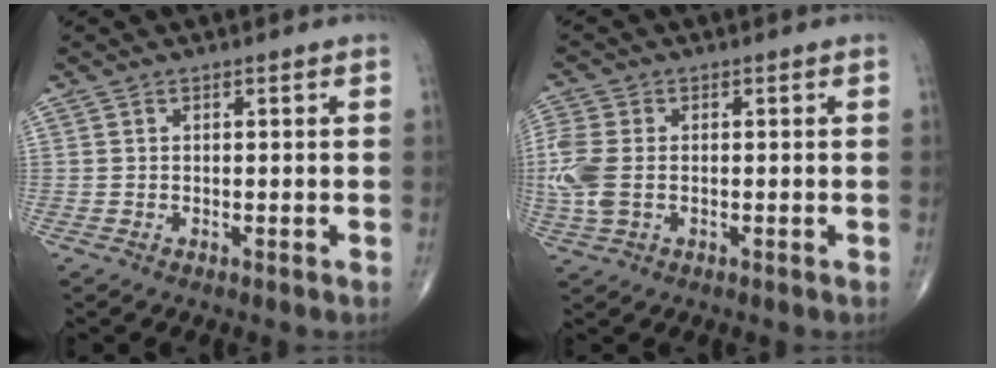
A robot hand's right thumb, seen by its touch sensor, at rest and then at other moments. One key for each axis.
{"total": 7.5, "fx": -0.4, "fy": 4.8, "fz": 5.7, "tx": -0.163, "ty": 0.004, "tz": -0.009}